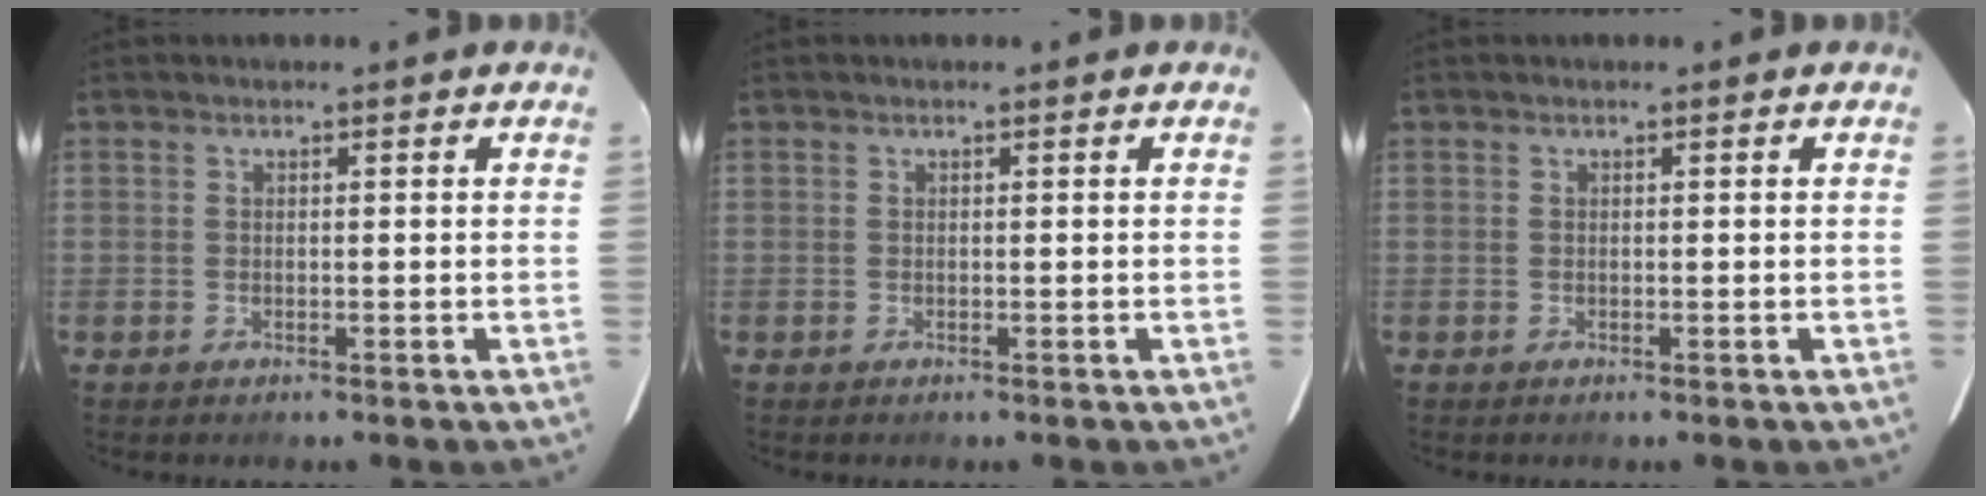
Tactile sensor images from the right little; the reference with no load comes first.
{"total": 0.0}
{"total": 0.0}